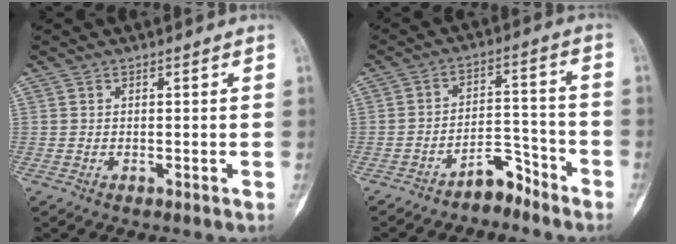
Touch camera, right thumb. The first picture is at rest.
{"total": 6.0, "force": [-5.1, 2.5, 1.9], "torque": [-0.011, 0.072, -0.089]}